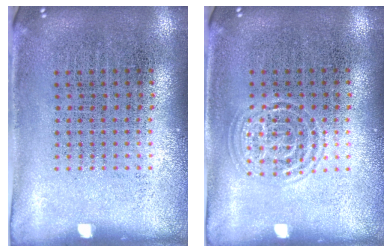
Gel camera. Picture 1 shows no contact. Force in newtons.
{"total": 1.3, "press": 1.3, "slide": 0.1}